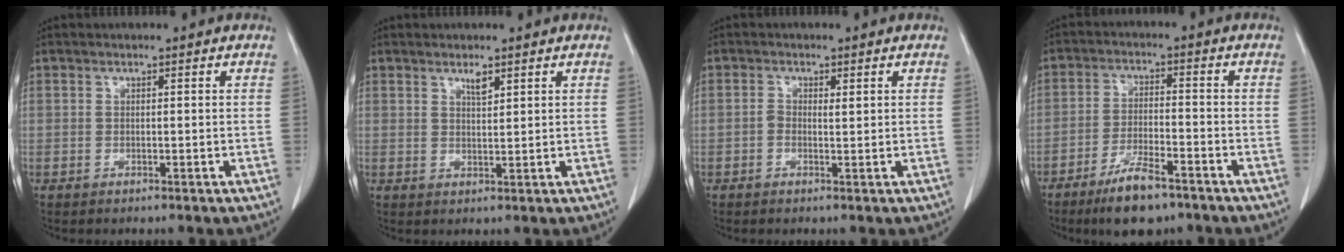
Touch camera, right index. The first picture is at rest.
{"total": 2.1, "force": [1.5, 0.3, 1.4], "torque": [-0.026, -0.003, 0.029]}
{"total": 1.5, "force": [0.2, 0.8, 1.3], "torque": [-0.025, 0.003, 0.003]}
{"total": 8.3, "force": [-5.8, 2.1, 5.5], "torque": [-0.105, -0.010, -0.100]}